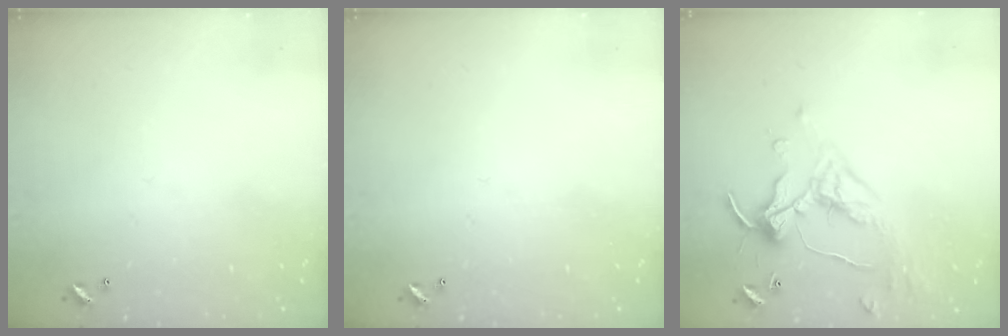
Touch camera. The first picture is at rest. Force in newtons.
{"total": 0.0}
{"total": 1.5, "press": 1.5, "slide": 0.2}